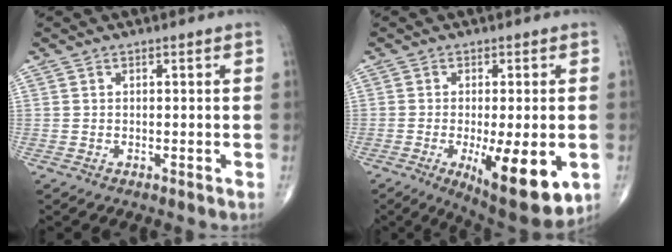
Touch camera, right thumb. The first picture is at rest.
{"total": 14.5, "force": [-4.1, 4.6, 13.1], "torque": [-0.174, -0.020, -0.046]}